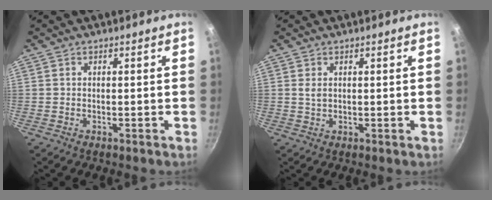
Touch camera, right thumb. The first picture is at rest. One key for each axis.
{"total": 1.4, "fx": 0.5, "fy": 0.7, "fz": 1.1, "tx": -0.020, "ty": -0.002, "tz": 0.011}